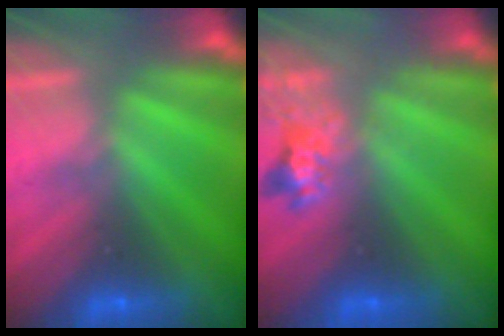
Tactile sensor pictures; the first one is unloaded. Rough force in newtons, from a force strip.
{"total": 2.4}